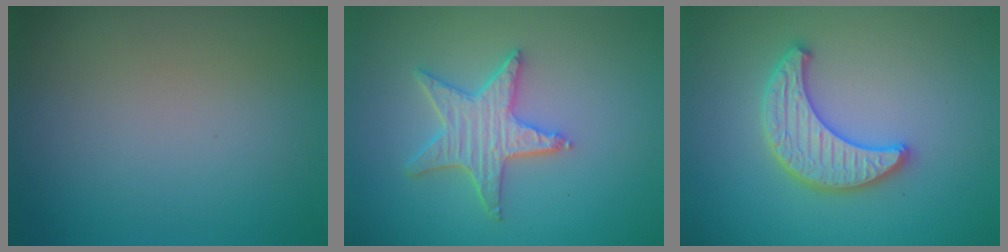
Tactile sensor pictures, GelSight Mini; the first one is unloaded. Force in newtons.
{"total": 4.1, "press": 3.7, "slide": 1.9}
{"total": 3.9, "press": 3.7, "slide": 1.2}